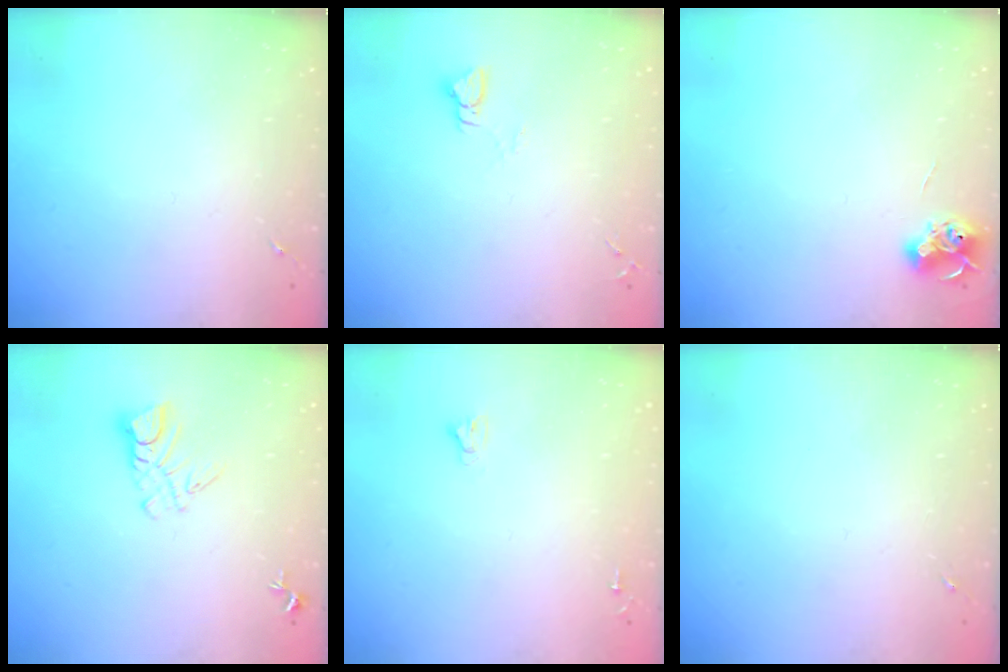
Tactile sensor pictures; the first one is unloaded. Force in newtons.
{"total": 2.9, "press": 2.9, "slide": 0.3}
{"total": 6.5, "press": 6.5, "slide": 0.8}
{"total": 6.6, "press": 6.5, "slide": 0.6}
{"total": 2.4, "press": 2.4, "slide": 0.2}
{"total": 0.0}